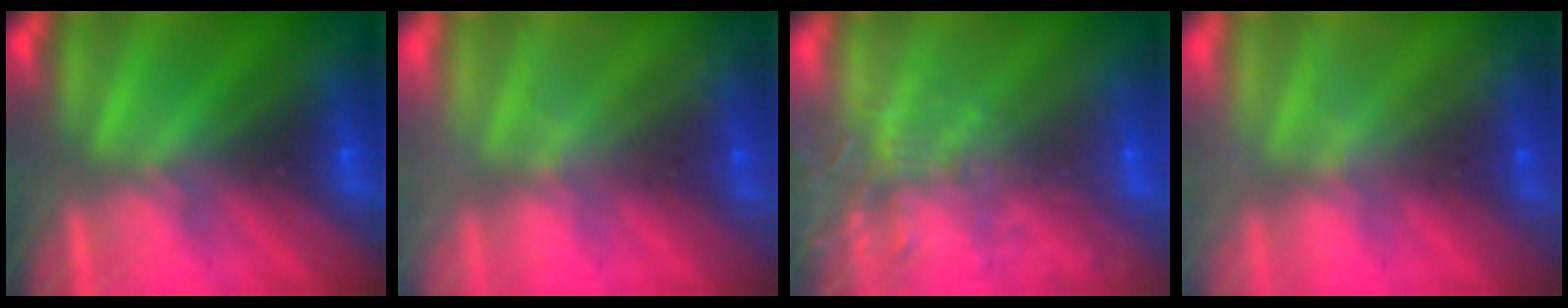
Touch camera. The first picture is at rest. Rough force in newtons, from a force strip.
{"total": 2.3}
{"total": 7.0}
{"total": 2.3}